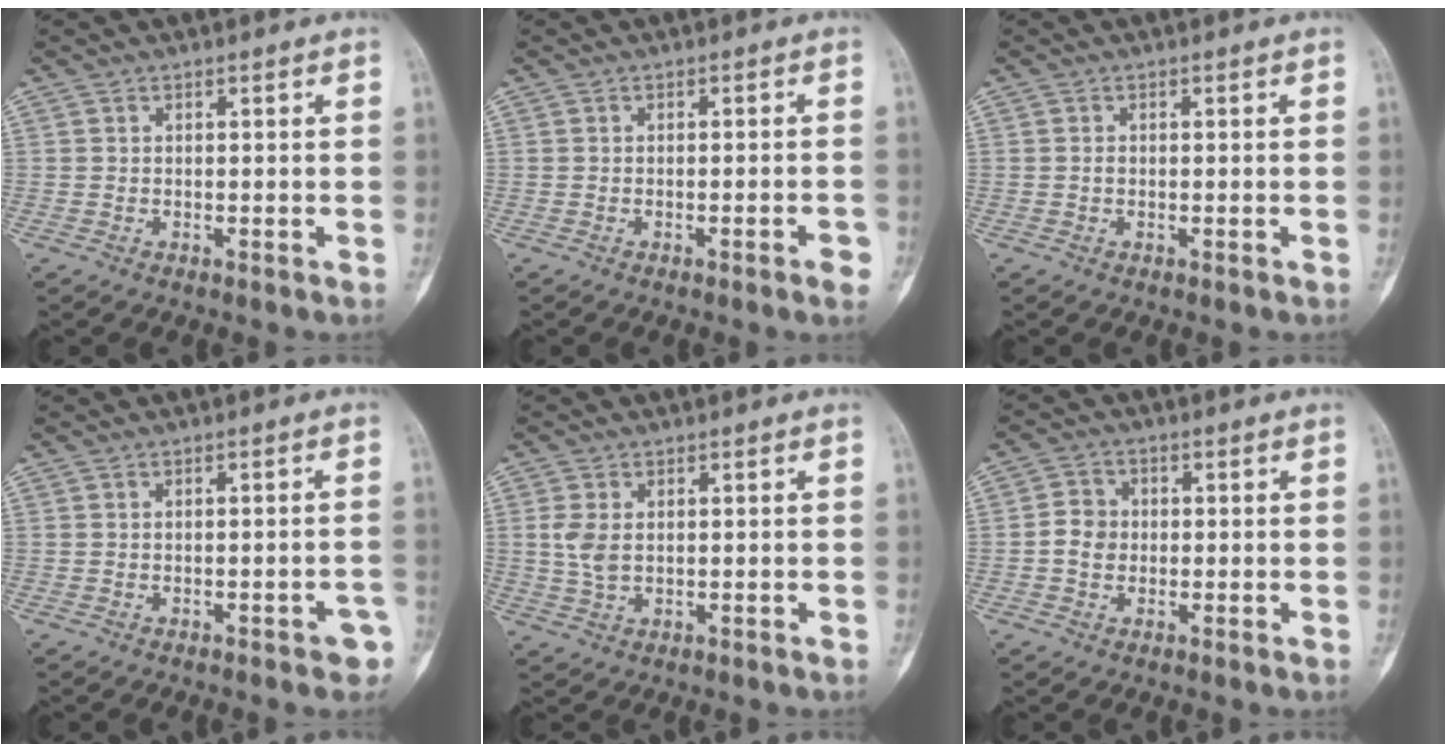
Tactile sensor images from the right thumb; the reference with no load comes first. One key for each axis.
{"total": 2.6, "fx": -1.3, "fy": 0.5, "fz": 2.2, "tx": -0.029, "ty": 0.004, "tz": -0.016}
{"total": 0.5, "fx": -0.1, "fy": 0.4, "fz": 0.4, "tx": -0.005, "ty": 0.002, "tz": -0.004}
{"total": 3.4, "fx": -1.8, "fy": 1.3, "fz": 2.6, "tx": -0.017, "ty": 0.015, "tz": -0.018}
{"total": 4.1, "fx": 0.5, "fy": 2.6, "fz": 3.2, "tx": -0.070, "ty": -0.002, "tz": 0.013}
{"total": 4.1, "fx": -0.4, "fy": 3.6, "fz": 1.9, "tx": -0.022, "ty": 0.011, "tz": -0.014}